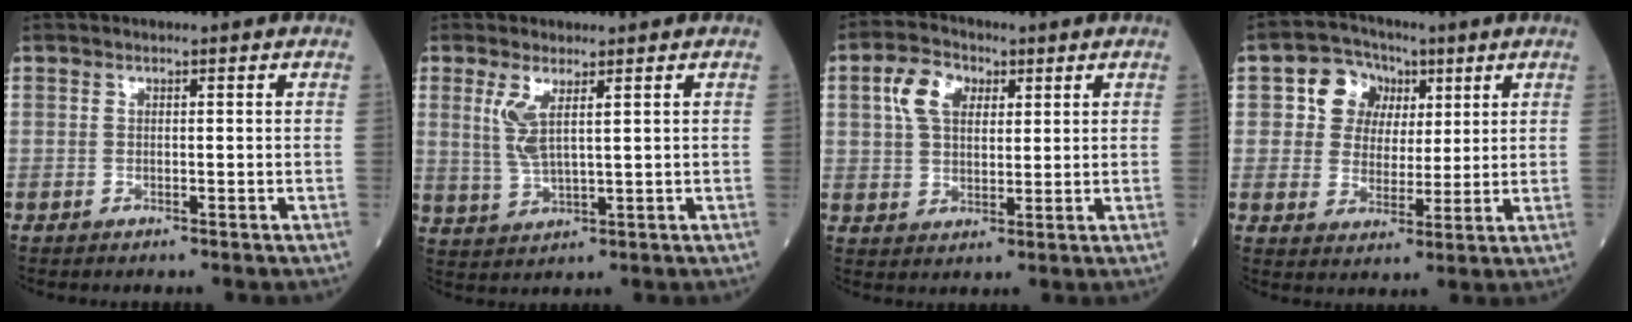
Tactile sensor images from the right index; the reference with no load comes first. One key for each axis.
{"total": 4.8, "fx": 1.9, "fy": 0.6, "fz": 4.3, "tx": -0.101, "ty": -0.006, "tz": 0.049}
{"total": 6.8, "fx": 2.6, "fy": 4.3, "fz": 4.6, "tx": -0.100, "ty": 0.018, "tz": 0.048}
{"total": 7.6, "fx": 2.8, "fy": 6.6, "fz": 2.6, "tx": -0.046, "ty": 0.026, "tz": 0.051}